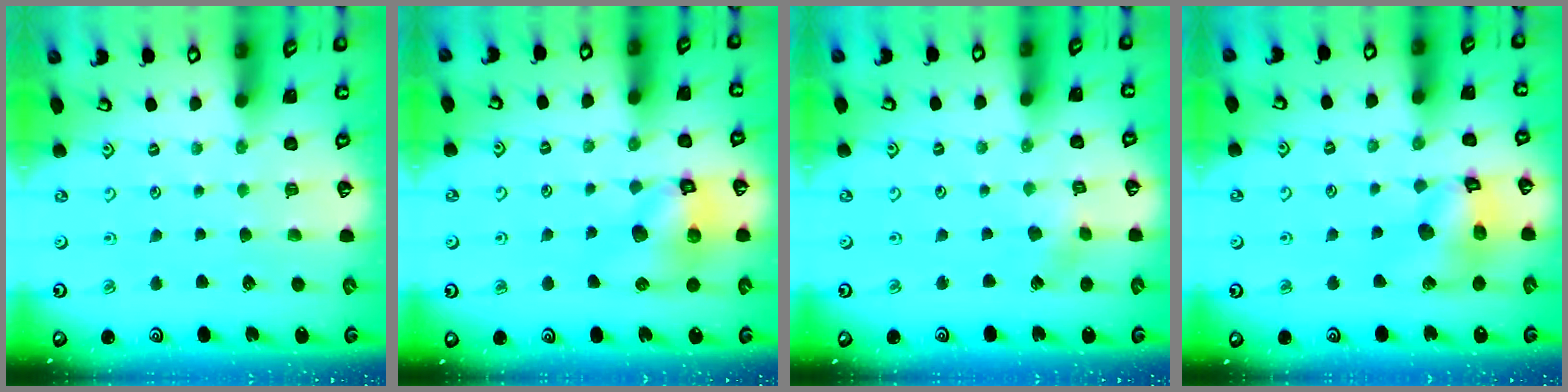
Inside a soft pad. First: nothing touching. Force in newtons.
{"total": 12.2, "press": 12.1, "slide": 1.8}
{"total": 3.2, "press": 3.1, "slide": 0.4}
{"total": 14.4, "press": 14.3, "slide": 1.8}